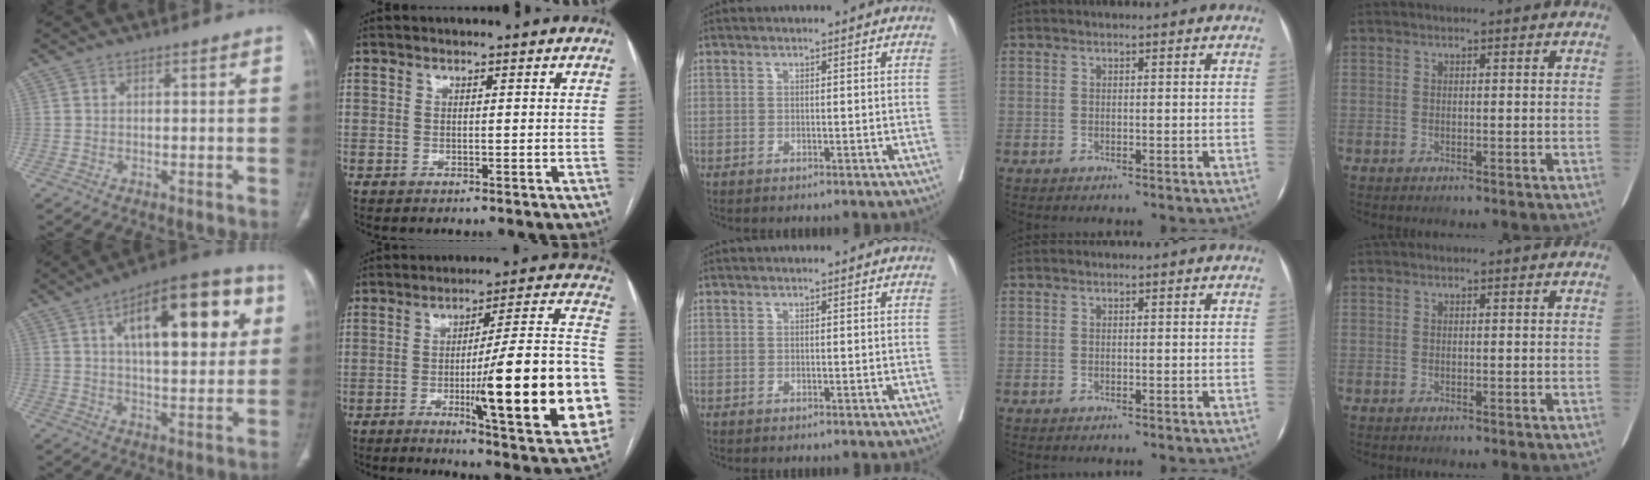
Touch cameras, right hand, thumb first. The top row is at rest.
{"thumb": {"total": 23.1, "force": [7.6, 9.7, 19.6], "torque": [-0.250, 0.005, 0.107]}, "index": {"total": 24.5, "force": [-5.2, 2.2, 23.8], "torque": [-0.271, 0.003, -0.067]}}